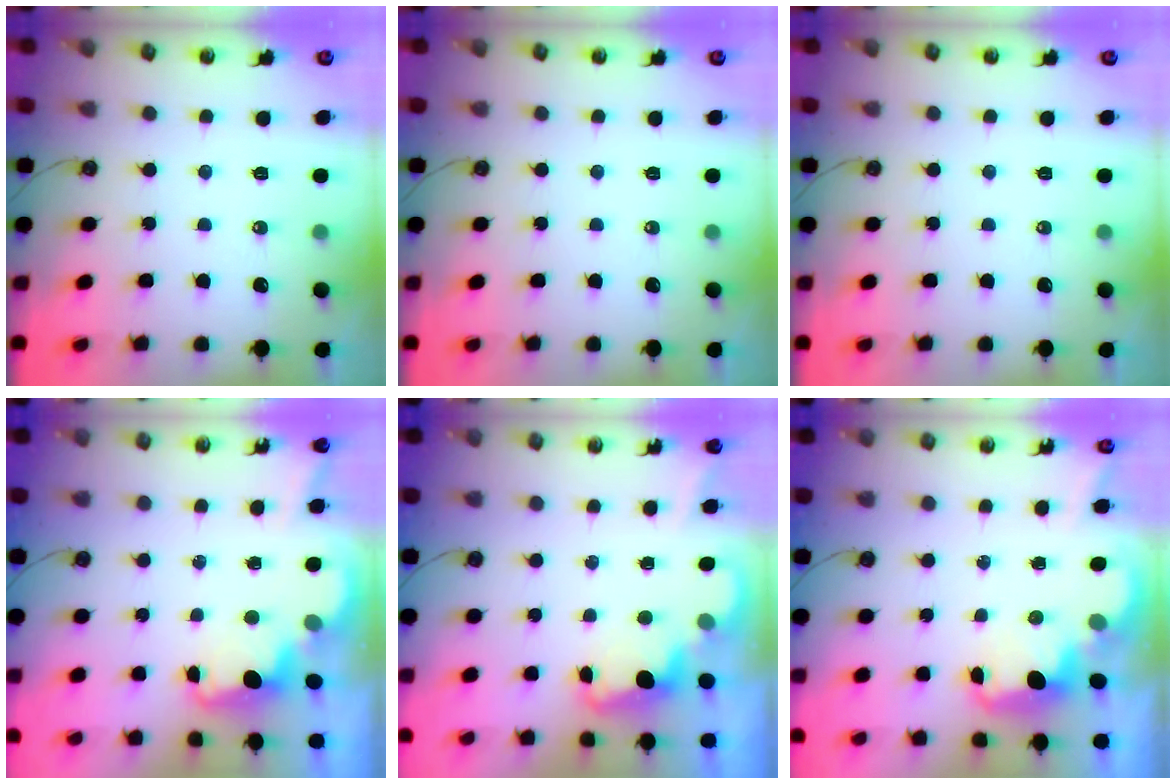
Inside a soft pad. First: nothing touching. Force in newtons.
{"total": 0.0}
{"total": 0.0}
{"total": 3.5, "press": 3.5, "slide": 0.8}
{"total": 2.4, "press": 2.4, "slide": 0.5}
{"total": 2.6, "press": 2.6, "slide": 0.5}